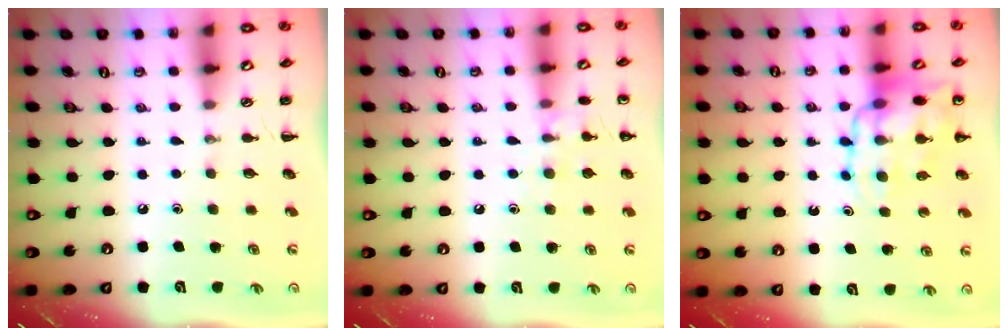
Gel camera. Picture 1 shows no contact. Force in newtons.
{"total": 7.7, "press": 7.5, "slide": 1.7}
{"total": 13.9, "press": 13.6, "slide": 3.1}